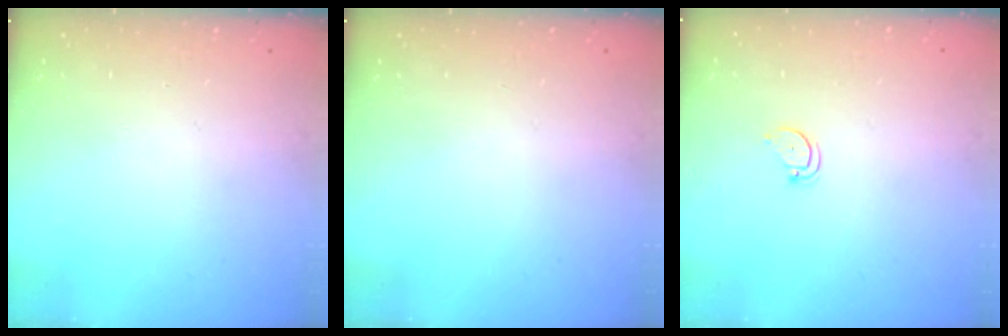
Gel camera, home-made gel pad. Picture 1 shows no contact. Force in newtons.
{"total": 0.0}
{"total": 2.3, "press": 2.3, "slide": 0.2}